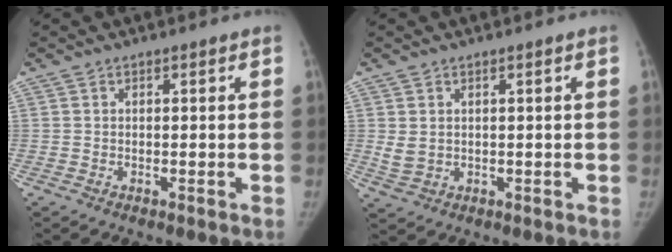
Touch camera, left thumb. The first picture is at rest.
{"total": 3.0, "force": [0.5, 2.2, 2.0], "torque": [-0.035, -0.004, 0.018]}